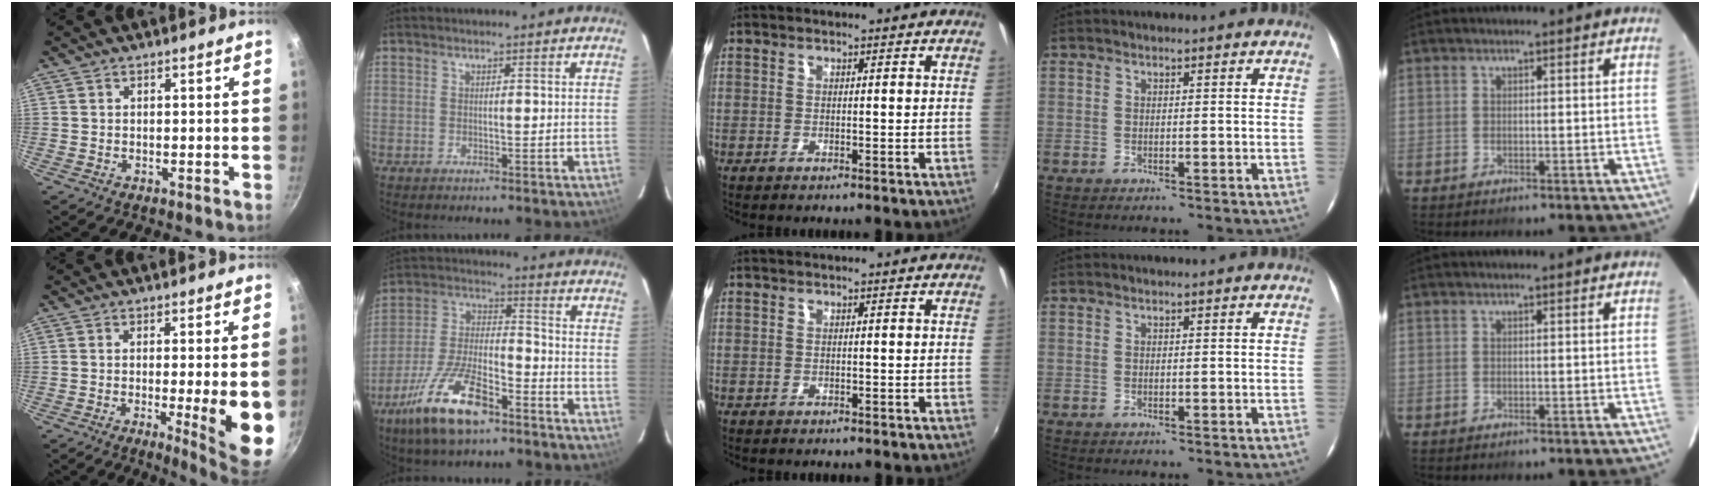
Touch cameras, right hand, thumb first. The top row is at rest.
{"thumb": {"total": 10.4, "force": [-1.7, 1.2, 10.2], "torque": [-0.131, -0.010, -0.017]}, "index": {"total": 16.5, "force": [-10.2, 6.1, 11.5], "torque": [-0.243, -0.017, -0.186]}, "middle": {"total": 0.6, "force": [-0.4, 0.4, 0.0], "torque": [-0.001, 0.000, -0.004]}}